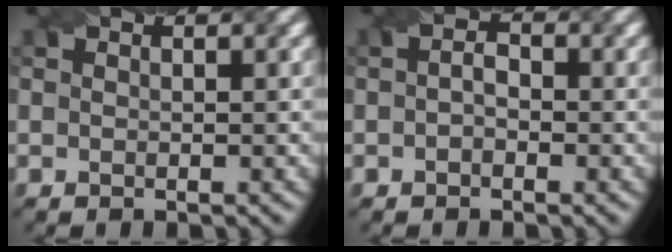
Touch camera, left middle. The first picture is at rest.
{"total": 1.1, "force": [-0.7, 0.8, 0.4], "torque": [0.005, 0.003, -0.008]}